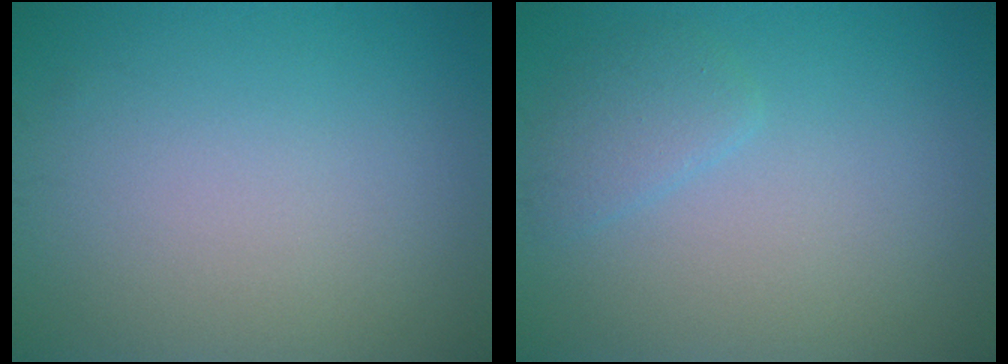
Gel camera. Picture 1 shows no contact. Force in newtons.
{"total": 1.7, "press": 1.7, "slide": 0.1}